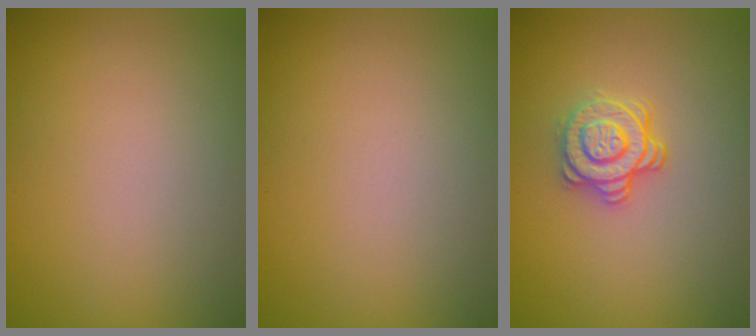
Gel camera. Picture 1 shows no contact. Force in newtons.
{"total": 0.0}
{"total": 2.9, "press": 2.5, "slide": 1.4}